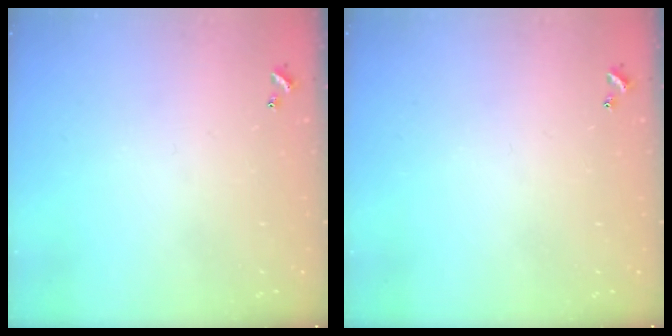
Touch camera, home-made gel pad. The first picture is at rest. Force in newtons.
{"total": 0.0}